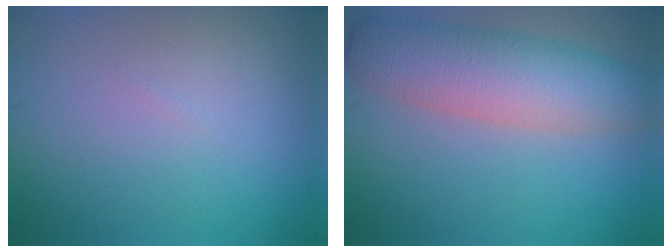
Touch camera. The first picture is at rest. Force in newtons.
{"total": 5.9, "press": 5.9, "slide": 0.5}